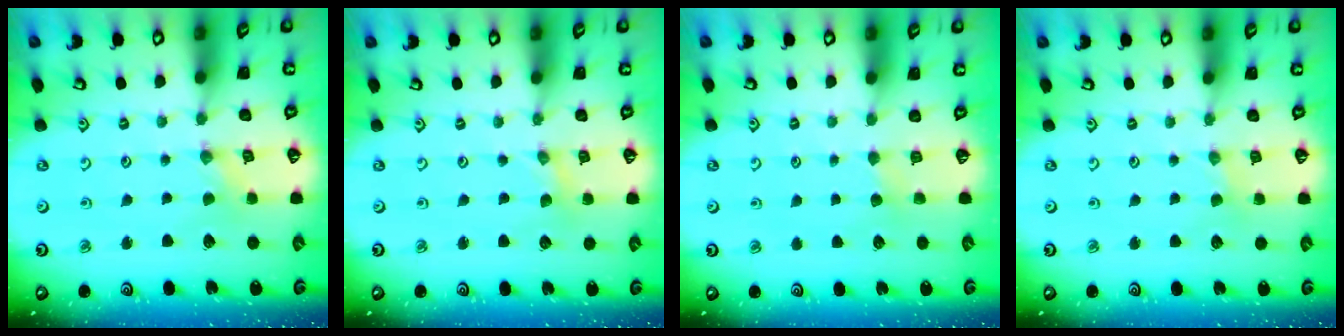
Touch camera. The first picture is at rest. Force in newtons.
{"total": 0.0}
{"total": 3.0, "press": 2.9, "slide": 0.5}
{"total": 1.2, "press": 1.2, "slide": 0.2}